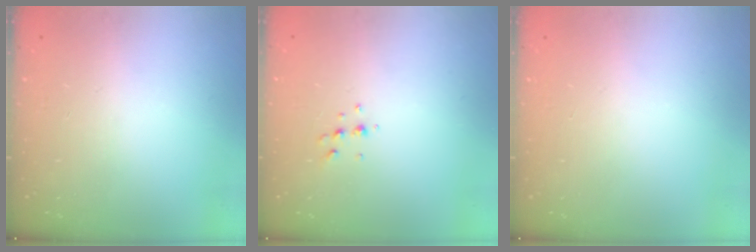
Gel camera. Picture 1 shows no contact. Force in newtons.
{"total": 4.3, "press": 4.2, "slide": 0.6}
{"total": 0.0}